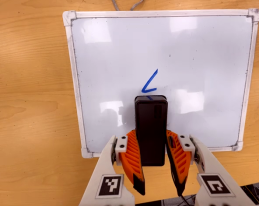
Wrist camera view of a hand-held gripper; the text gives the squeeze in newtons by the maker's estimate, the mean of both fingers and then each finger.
{"total": 8.1, "left": 6.3, "right": 9.8}